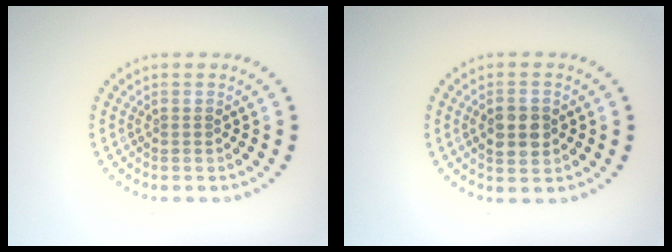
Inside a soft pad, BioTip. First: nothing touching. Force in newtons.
{"total": 3.2, "press": 3.2, "slide": 0.1}